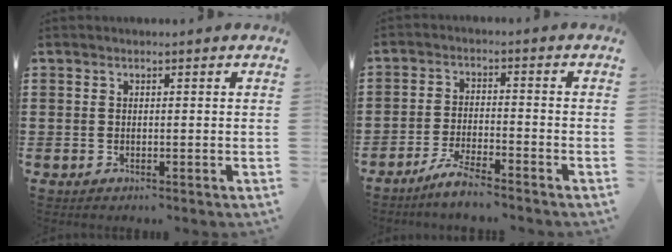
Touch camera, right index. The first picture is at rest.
{"total": 4.4, "force": [-4.0, 0.0, 1.8], "torque": [-0.046, -0.003, -0.079]}